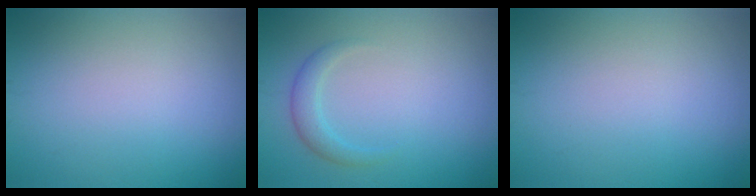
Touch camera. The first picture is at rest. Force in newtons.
{"total": 1.8, "press": 1.8, "slide": 0.1}
{"total": 0.0}